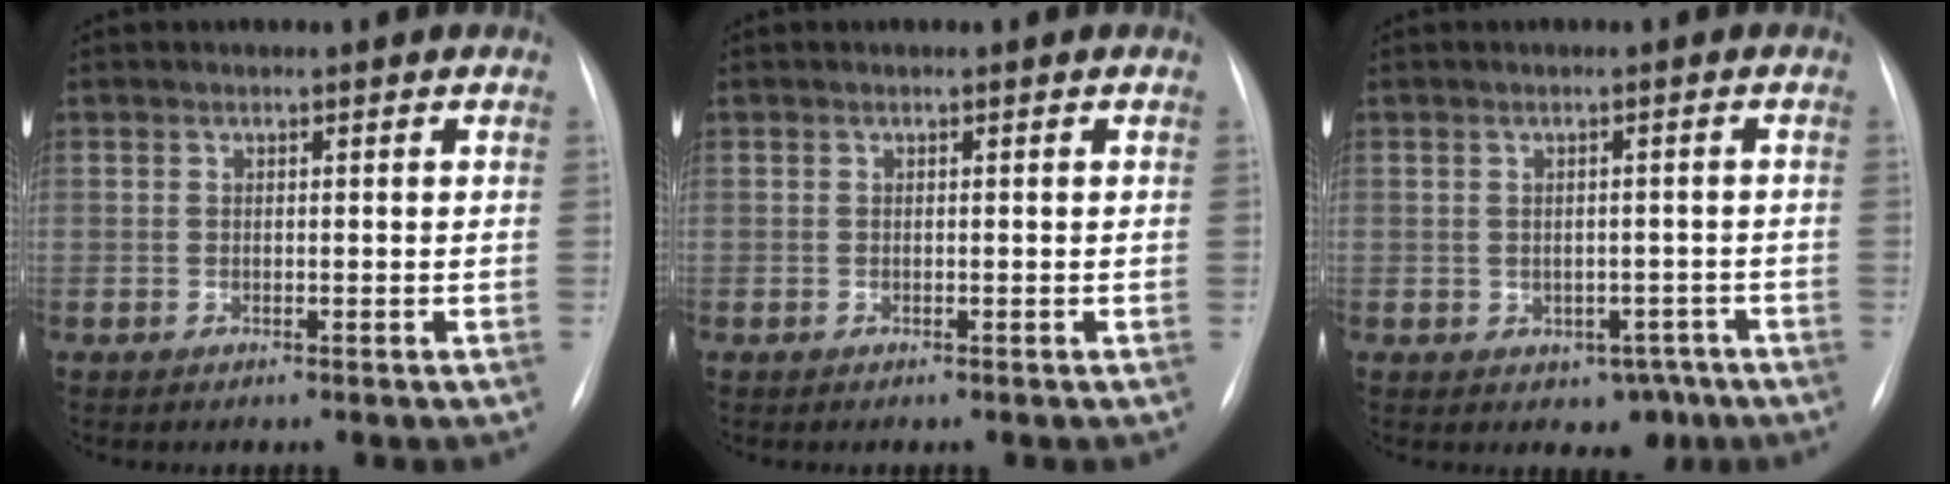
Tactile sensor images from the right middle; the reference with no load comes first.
{"total": 0.0}
{"total": 4.0, "force": [-1.8, 3.2, 1.7], "torque": [-0.012, 0.013, -0.011]}